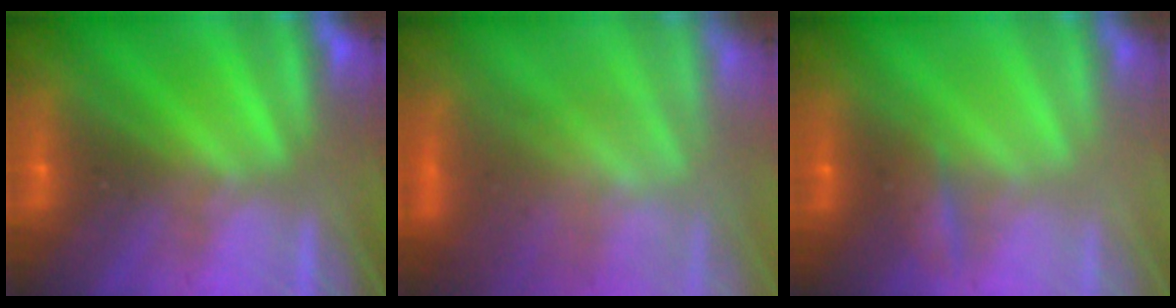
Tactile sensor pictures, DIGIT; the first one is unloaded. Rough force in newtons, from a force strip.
{"total": 2.9}
{"total": 2.2}